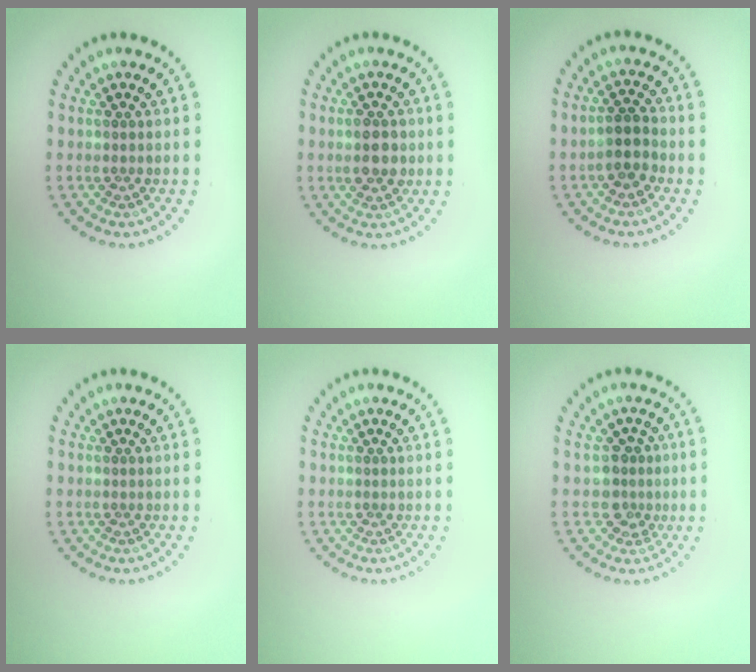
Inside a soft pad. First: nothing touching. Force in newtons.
{"total": 2.8, "press": 2.8, "slide": 0.2}
{"total": 2.5, "press": 2.2, "slide": 1.0}
{"total": 0.0}
{"total": 0.0}
{"total": 2.4, "press": 1.9, "slide": 1.5}